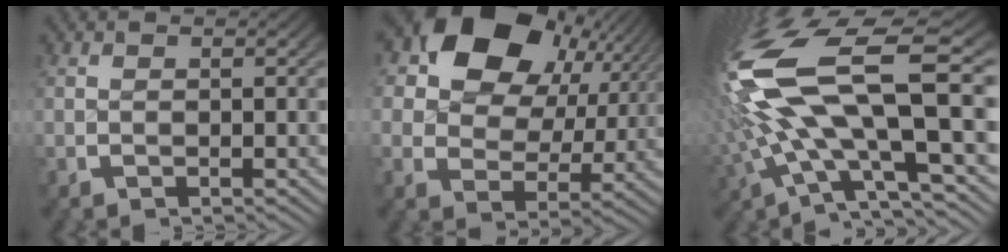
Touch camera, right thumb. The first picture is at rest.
{"total": 12.2, "force": [3.3, 8.4, 8.2], "torque": [-0.164, -0.016, 0.061]}
{"total": 13.6, "force": [0.0, 6.3, 12.0], "torque": [-0.260, -0.012, 0.015]}